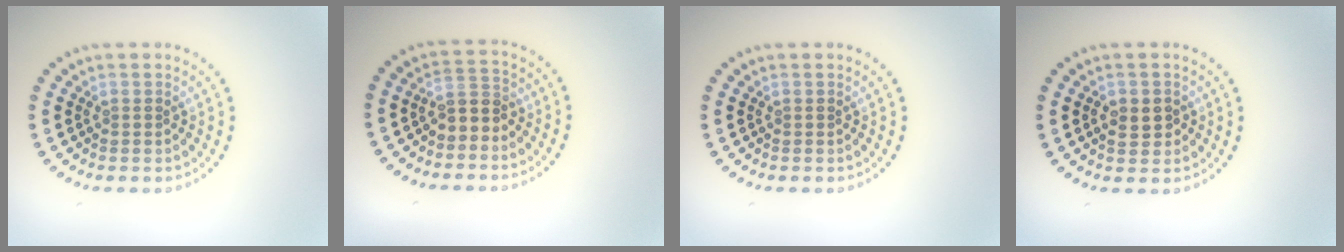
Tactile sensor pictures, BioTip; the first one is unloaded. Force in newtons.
{"total": 2.4, "press": 2.1, "slide": 1.2}
{"total": 0.0}
{"total": 2.3, "press": 2.3, "slide": 0.3}